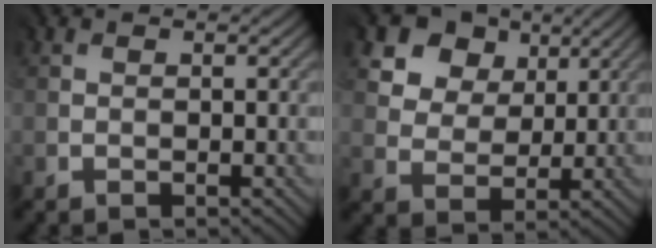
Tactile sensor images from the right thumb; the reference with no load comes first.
{"total": 11.9, "force": [7.2, 8.4, 4.5], "torque": [-0.136, 0.016, 0.142]}